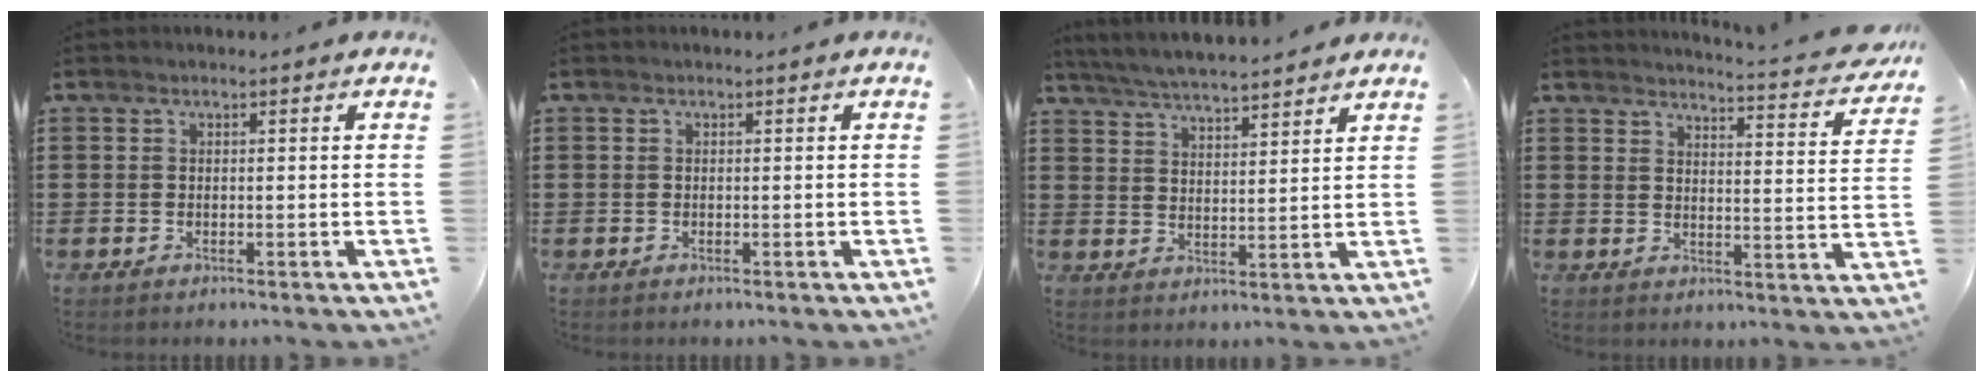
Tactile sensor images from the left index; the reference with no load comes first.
{"total": 0.0}
{"total": 5.1, "force": [5.0, -0.2, 1.0], "torque": [-0.039, -0.024, 0.090]}
{"total": 4.0, "force": [3.8, -0.5, 1.2], "torque": [-0.025, -0.036, 0.059]}